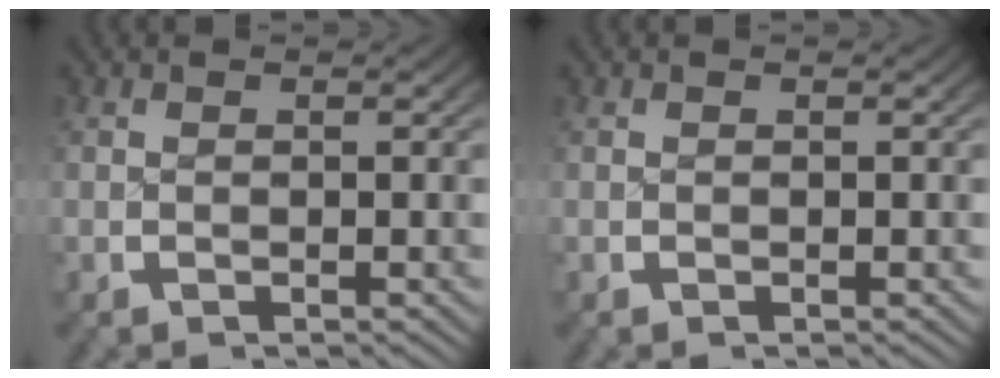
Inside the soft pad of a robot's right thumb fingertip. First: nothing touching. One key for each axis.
{"total": 0.0}